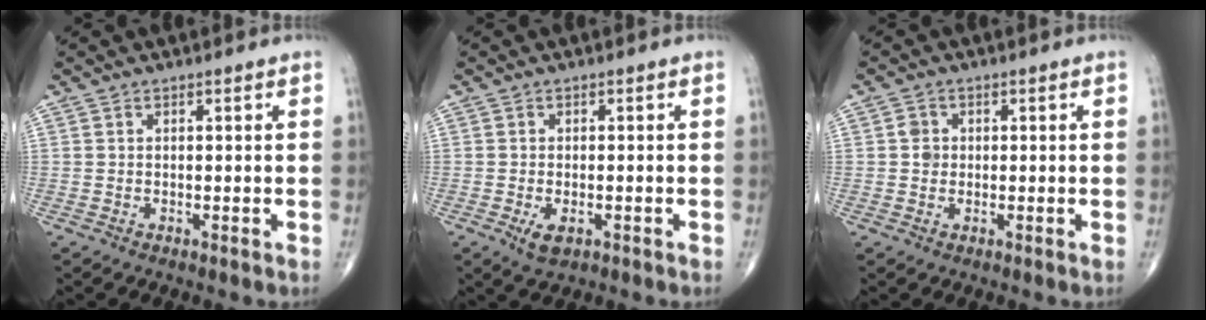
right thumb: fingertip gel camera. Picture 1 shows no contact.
{"total": 3.2, "force": [-1.2, 1.6, 2.5], "torque": [-0.041, -0.003, -0.016]}
{"total": 2.2, "force": [0.1, 2.0, 0.9], "torque": [-0.004, 0.004, 0.000]}